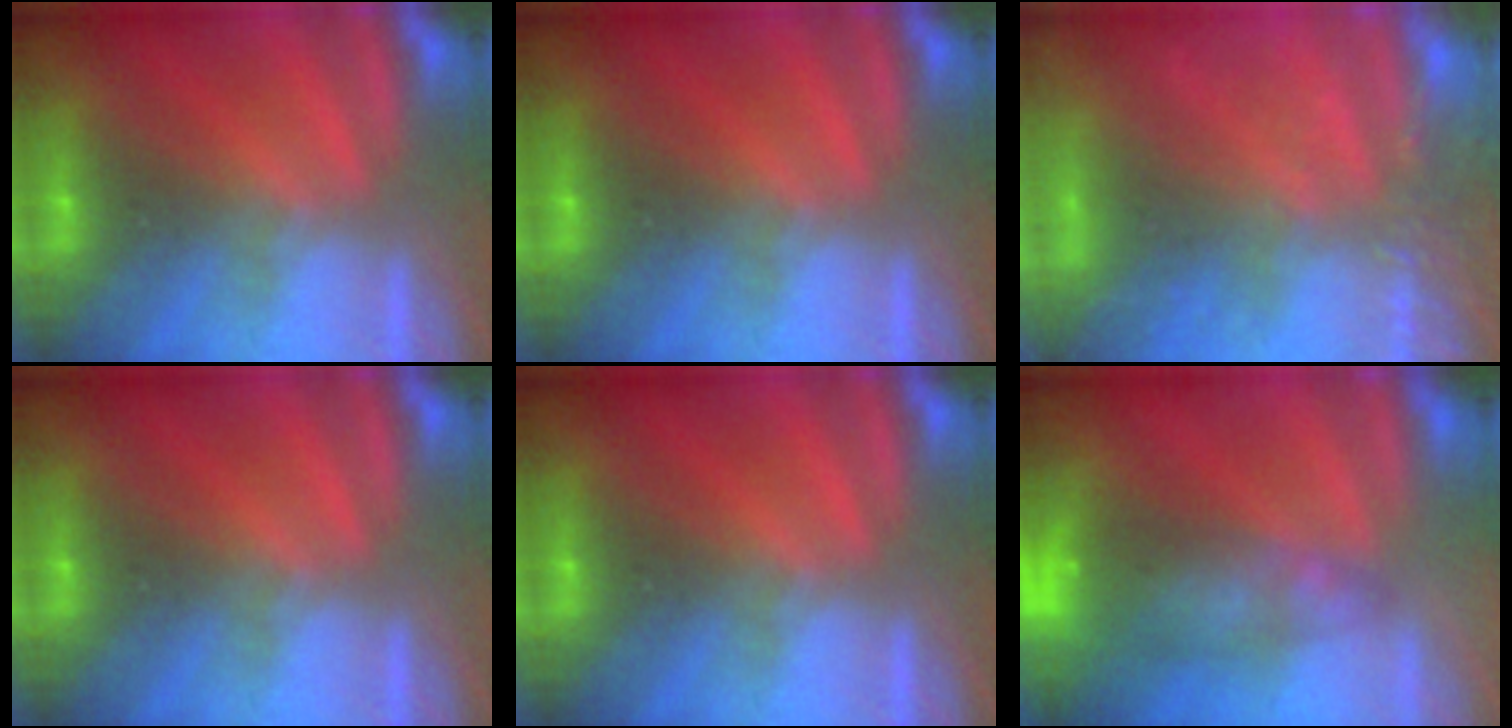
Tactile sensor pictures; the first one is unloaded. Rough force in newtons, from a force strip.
{"total": 0.0}
{"total": 7.2}
{"total": 0.0}
{"total": 0.0}
{"total": 5.8}